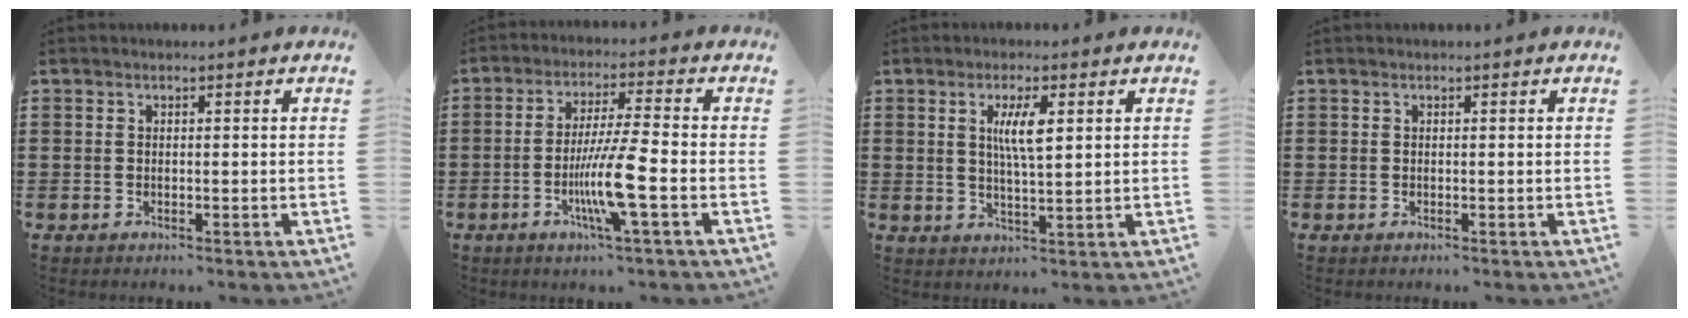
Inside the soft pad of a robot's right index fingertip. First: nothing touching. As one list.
[{"total": 9.0, "force": [-3.1, 0.0, 8.4], "torque": [-0.158, -0.015, -0.059]}, {"total": 5.0, "force": [1.5, 1.2, 4.7], "torque": [-0.096, 0.008, 0.022]}, {"total": 0.0}]